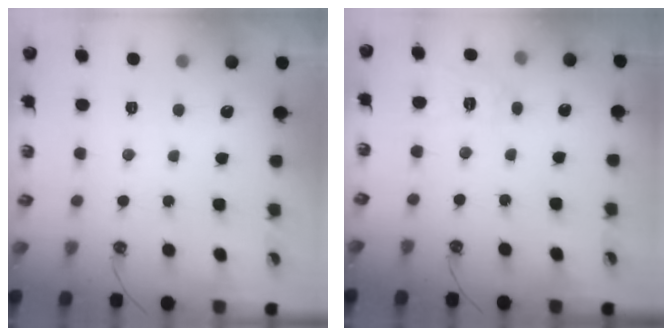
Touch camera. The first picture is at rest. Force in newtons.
{"total": 7.0, "press": 7.0, "slide": 0.5}